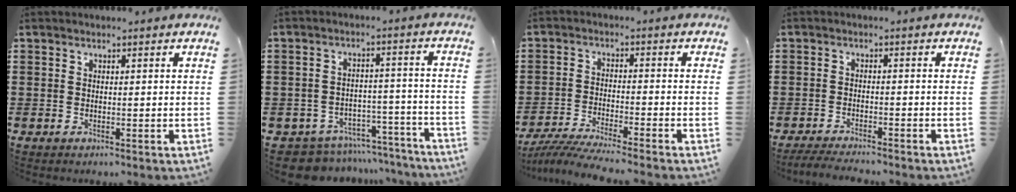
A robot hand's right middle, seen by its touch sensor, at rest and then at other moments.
{"total": 6.9, "force": [-6.7, 1.4, 0.8], "torque": [-0.016, 0.020, -0.130]}
{"total": 5.0, "force": [-4.7, -0.4, 1.6], "torque": [-0.048, -0.022, -0.097]}
{"total": 2.8, "force": [-2.7, 0.0, 0.5], "torque": [-0.018, -0.005, -0.058]}